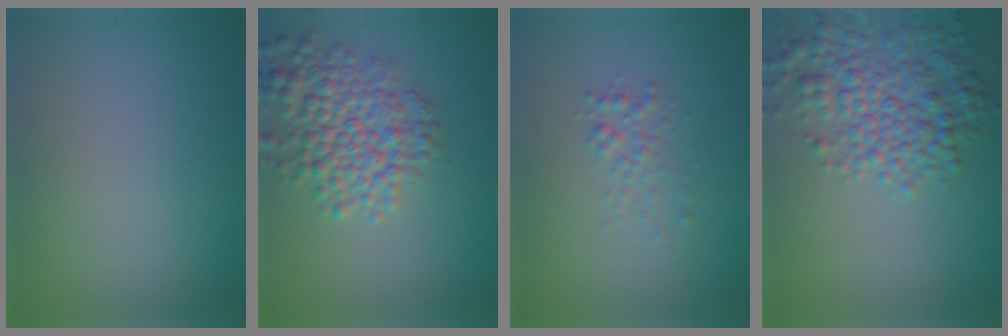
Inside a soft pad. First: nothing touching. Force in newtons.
{"total": 6.0, "press": 6.0, "slide": 0.2}
{"total": 1.4, "press": 1.4, "slide": 0.1}
{"total": 5.8, "press": 5.8, "slide": 0.2}